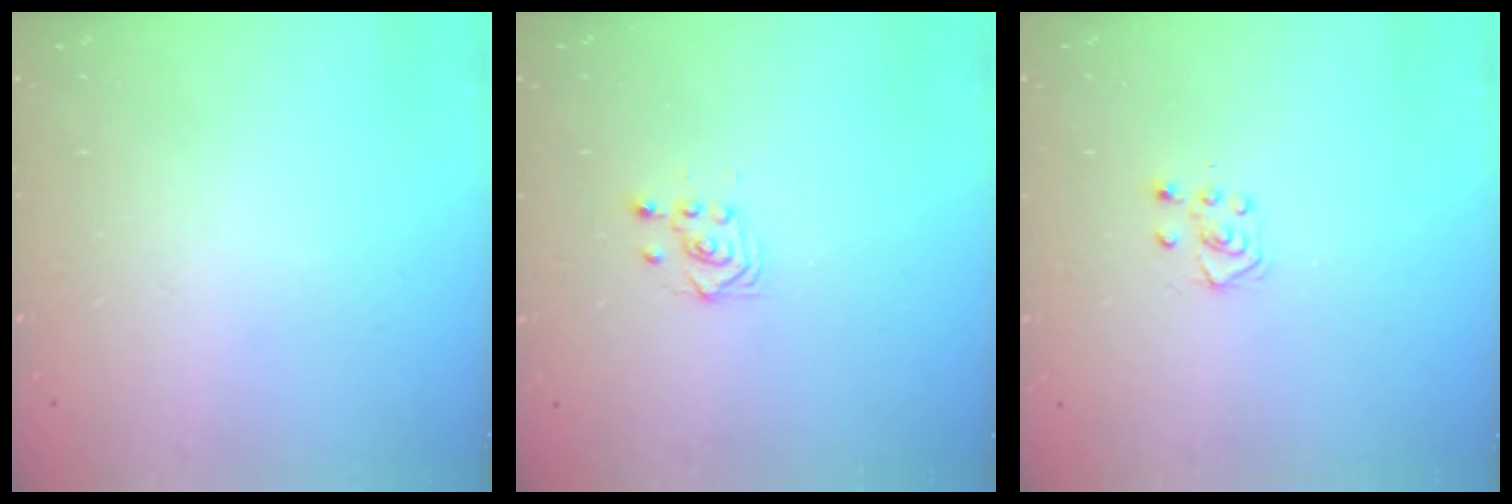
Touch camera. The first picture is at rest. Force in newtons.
{"total": 3.2, "press": 2.9, "slide": 1.2}
{"total": 4.8, "press": 4.8, "slide": 0.5}